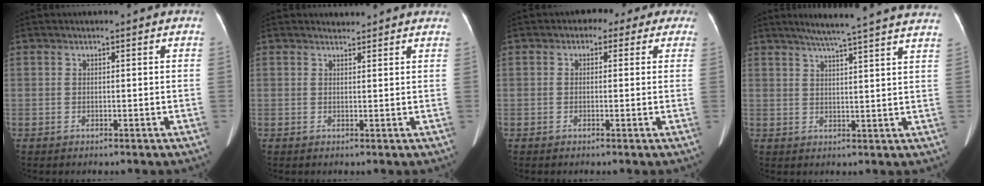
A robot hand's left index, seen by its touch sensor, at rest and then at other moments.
{"total": 2.1, "force": [2.0, 0.5, -0.1], "torque": [-0.006, 0.009, 0.024]}
{"total": 5.0, "force": [2.7, 3.6, 2.1], "torque": [-0.012, 0.026, 0.018]}
{"total": 18.3, "force": [16.2, -0.4, 8.6], "torque": [-0.129, -0.002, 0.199]}